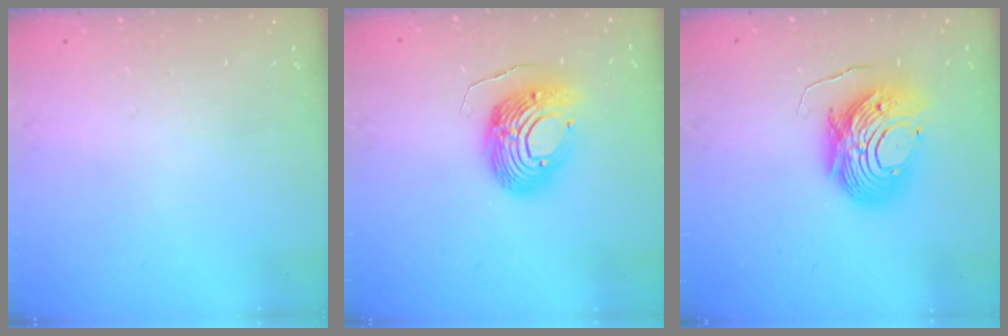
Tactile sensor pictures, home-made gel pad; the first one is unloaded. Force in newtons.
{"total": 13.7, "press": 13.7, "slide": 1.2}
{"total": 12.9, "press": 12.8, "slide": 1.1}